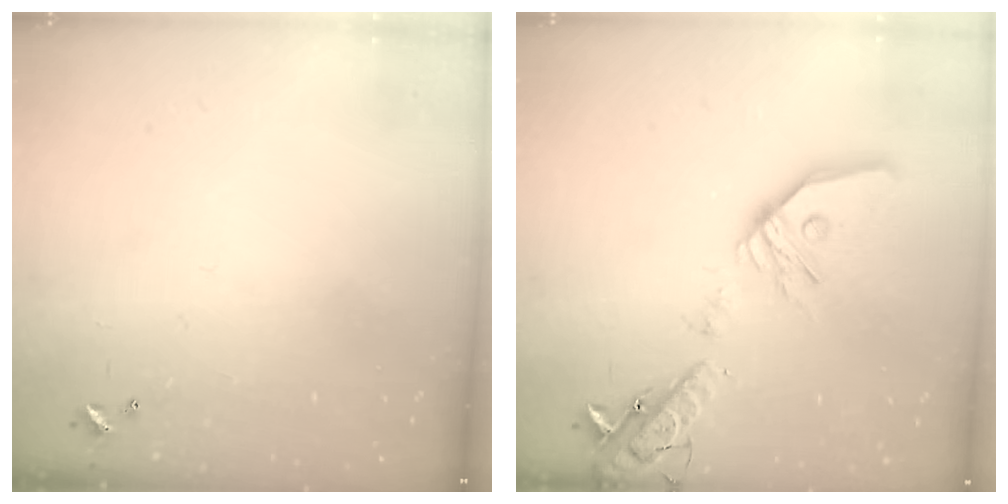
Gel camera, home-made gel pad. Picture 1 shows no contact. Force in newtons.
{"total": 21.4, "press": 21.2, "slide": 3.5}